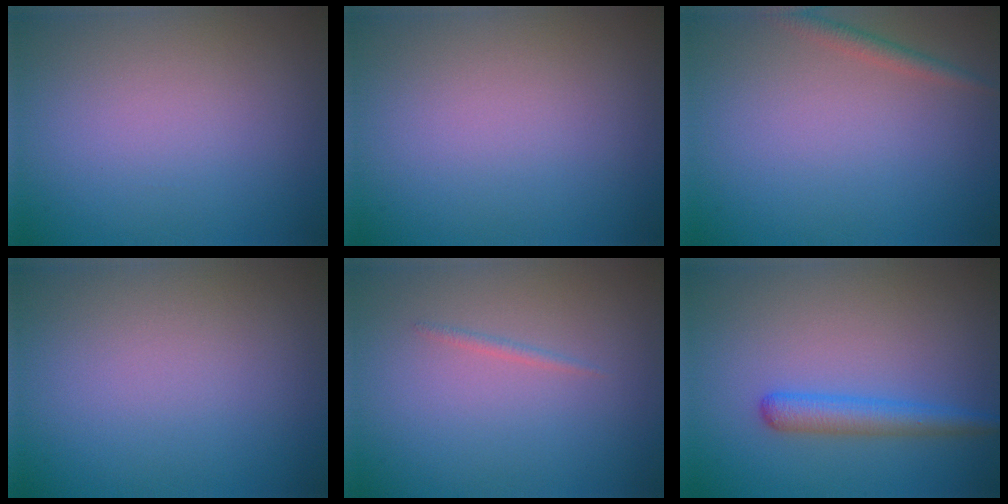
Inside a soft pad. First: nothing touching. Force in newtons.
{"total": 0.0}
{"total": 1.4, "press": 1.4, "slide": 0.0}
{"total": 0.0}
{"total": 0.5, "press": 0.5, "slide": 0.0}
{"total": 2.8, "press": 2.8, "slide": 0.1}